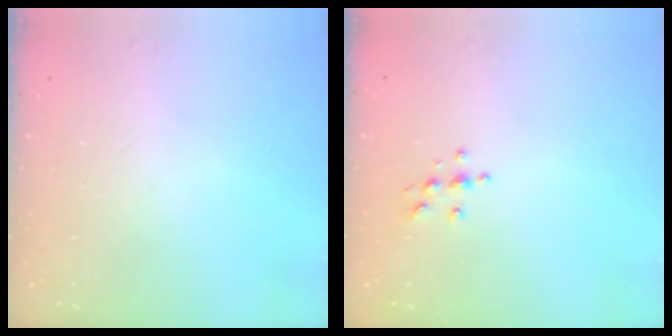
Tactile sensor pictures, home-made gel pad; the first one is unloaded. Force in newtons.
{"total": 5.4, "press": 5.4, "slide": 0.7}